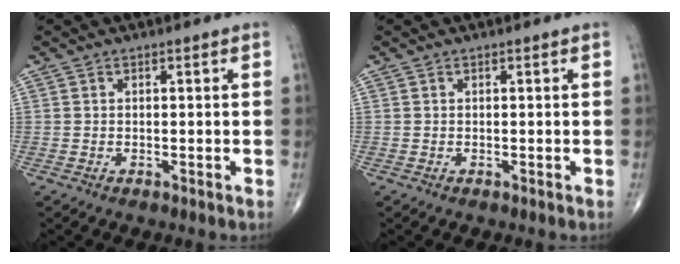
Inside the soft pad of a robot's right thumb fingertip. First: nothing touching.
{"total": 0.0}